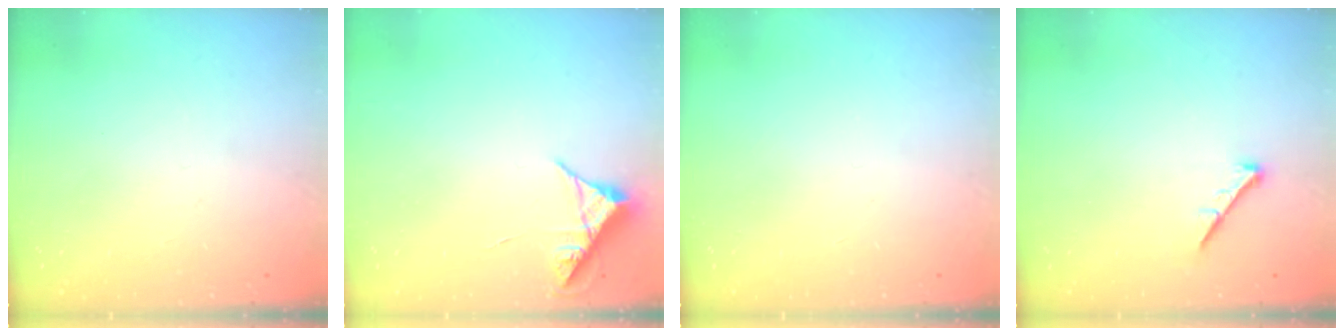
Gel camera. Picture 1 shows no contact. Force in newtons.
{"total": 5.3, "press": 5.2, "slide": 0.6}
{"total": 0.0}
{"total": 0.0}